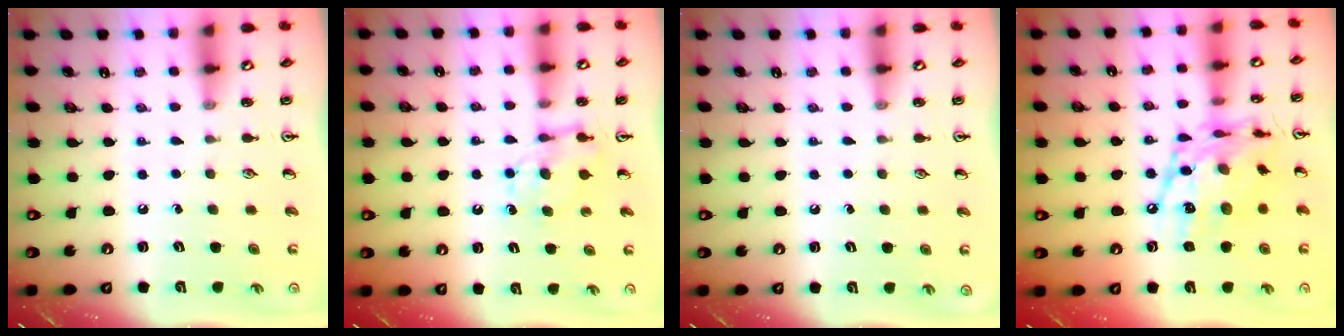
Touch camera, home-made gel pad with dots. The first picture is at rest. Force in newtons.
{"total": 6.4, "press": 6.4, "slide": 0.3}
{"total": 0.0}
{"total": 17.1, "press": 17.1, "slide": 1.4}